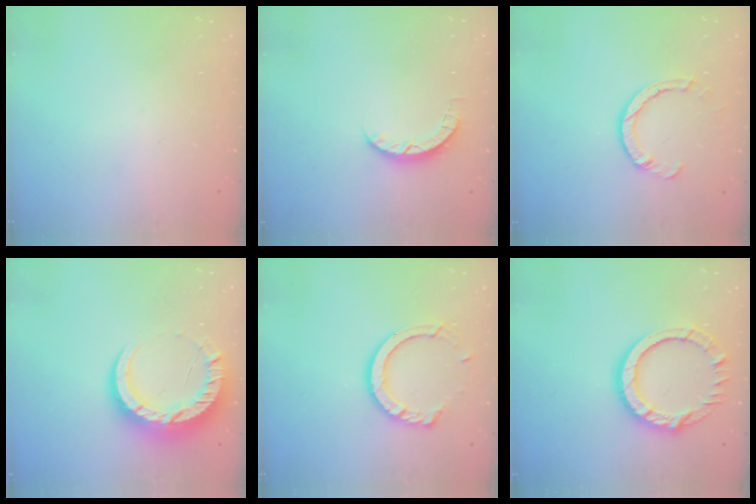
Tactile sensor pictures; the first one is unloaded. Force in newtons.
{"total": 3.1, "press": 3.0, "slide": 0.4}
{"total": 4.2, "press": 4.2, "slide": 0.1}
{"total": 13.4, "press": 13.4, "slide": 1.1}
{"total": 11.2, "press": 11.2, "slide": 1.0}
{"total": 12.8, "press": 12.7, "slide": 1.4}